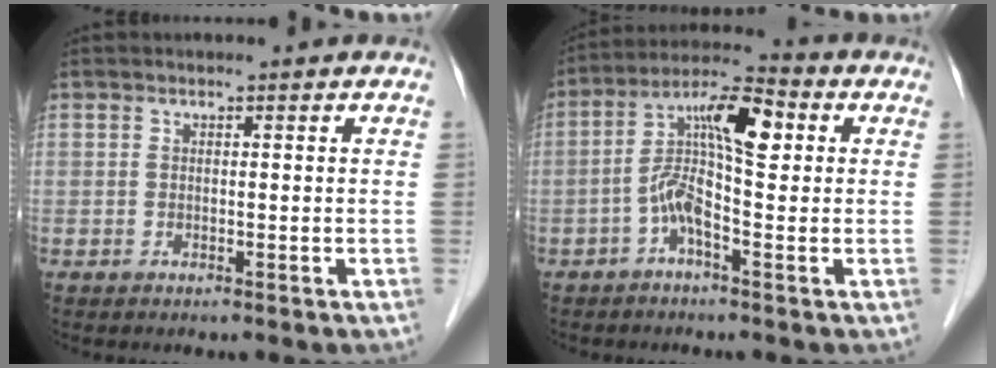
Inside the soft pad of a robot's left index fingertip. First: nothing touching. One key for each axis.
{"total": 9.8, "fx": 0.4, "fy": 2.1, "fz": 9.6, "tx": -0.180, "ty": 0.035, "tz": -0.003}